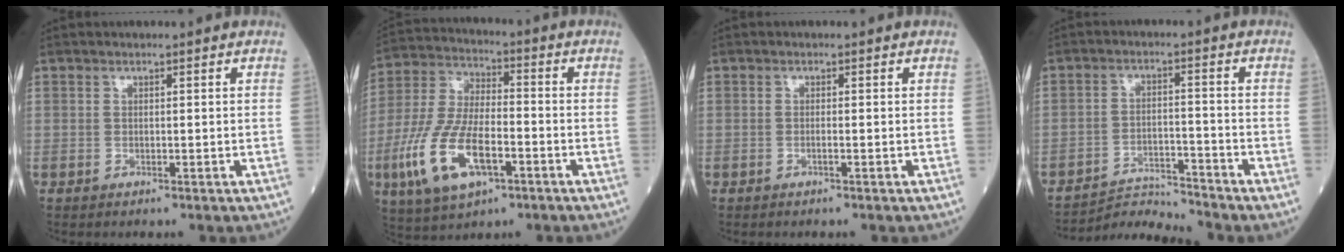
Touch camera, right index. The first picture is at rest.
{"total": 14.7, "force": [-5.4, 5.8, 12.4], "torque": [-0.271, -0.005, -0.097]}
{"total": 0.6, "force": [-0.3, -0.1, 0.6], "torque": [-0.013, 0.000, -0.005]}
{"total": 6.2, "force": [-5.9, -1.5, -1.2], "torque": [0.012, 0.000, -0.103]}